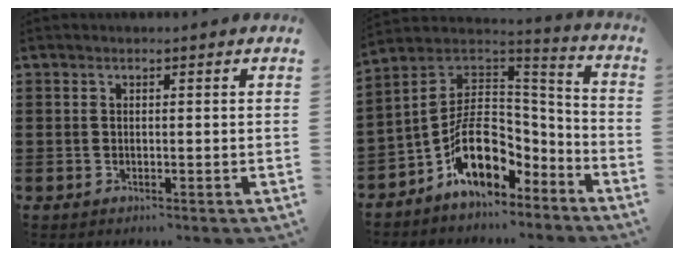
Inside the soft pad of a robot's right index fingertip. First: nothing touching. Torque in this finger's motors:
{"motor_torque": [1.85, 0.29, 1.05, 0.21]}